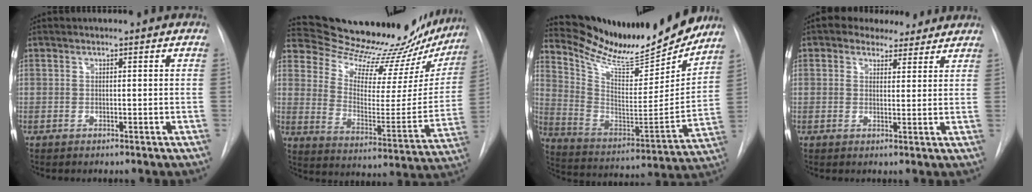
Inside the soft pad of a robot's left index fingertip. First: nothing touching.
{"total": 26.0, "force": [24.2, 6.1, 7.2], "torque": [-0.104, -0.073, 0.319]}
{"total": 23.0, "force": [20.8, 3.7, 9.1], "torque": [-0.157, -0.050, 0.324]}
{"total": 7.3, "force": [6.0, 3.6, 2.1], "torque": [-0.020, 0.017, 0.076]}